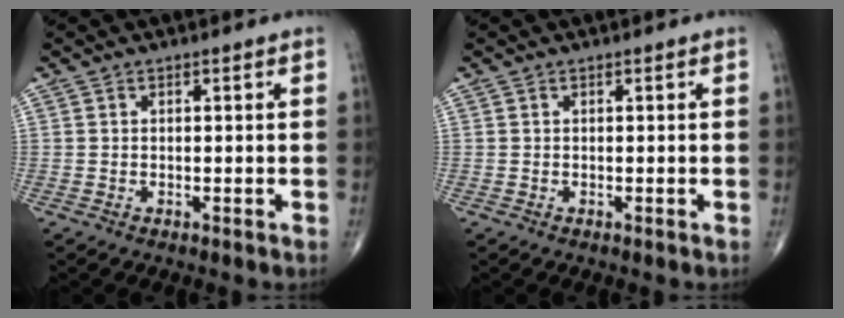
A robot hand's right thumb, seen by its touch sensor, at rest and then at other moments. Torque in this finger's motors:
{"motor_torque": [-0.09, 0.10, -0.02, 0.02, 0.00]}